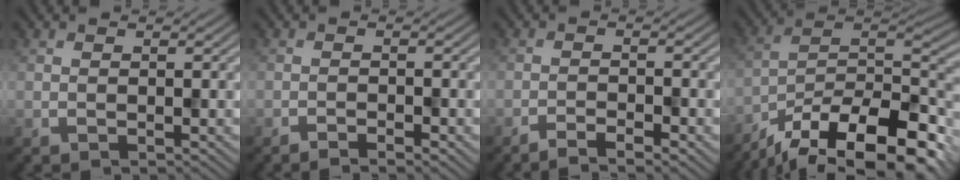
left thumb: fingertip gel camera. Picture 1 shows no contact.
{"total": 1.8, "force": [-1.4, 0.2, 1.1], "torque": [-0.021, 0.003, -0.026]}
{"total": 2.9, "force": [-2.4, 0.3, 1.7], "torque": [-0.035, 0.005, -0.045]}
{"total": 17.7, "force": [-13.5, 5.3, 10.1], "torque": [-0.193, -0.028, -0.211]}